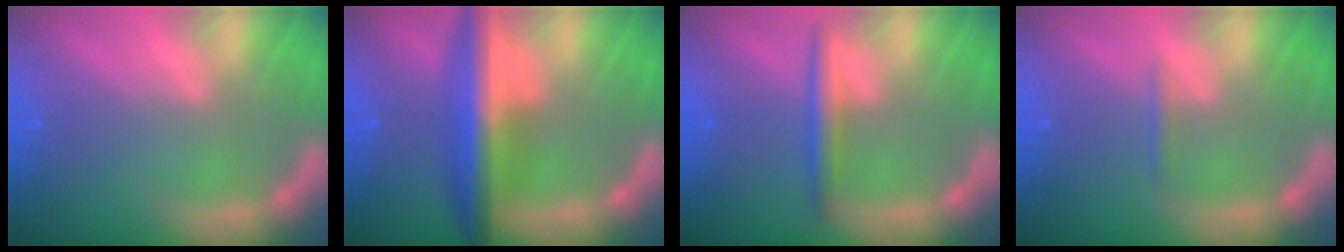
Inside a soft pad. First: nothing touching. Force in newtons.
{"total": 8.0}
{"total": 3.0}
{"total": 0.9}